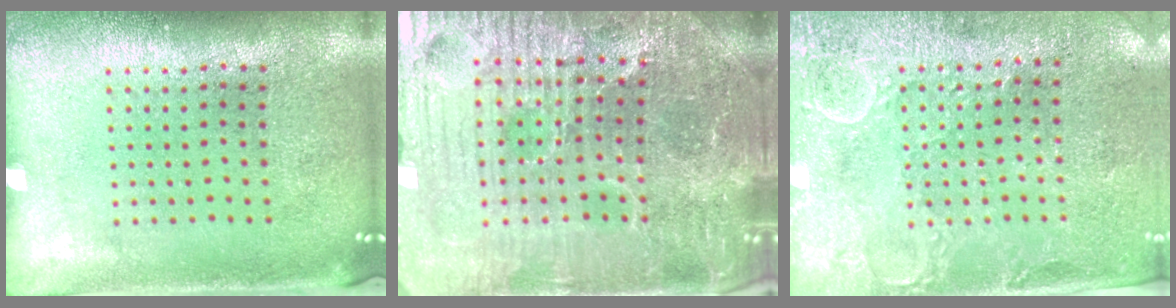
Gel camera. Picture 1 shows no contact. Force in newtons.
{"total": 6.0, "press": 5.7, "slide": 2.0}
{"total": 2.8, "press": 2.7, "slide": 0.8}